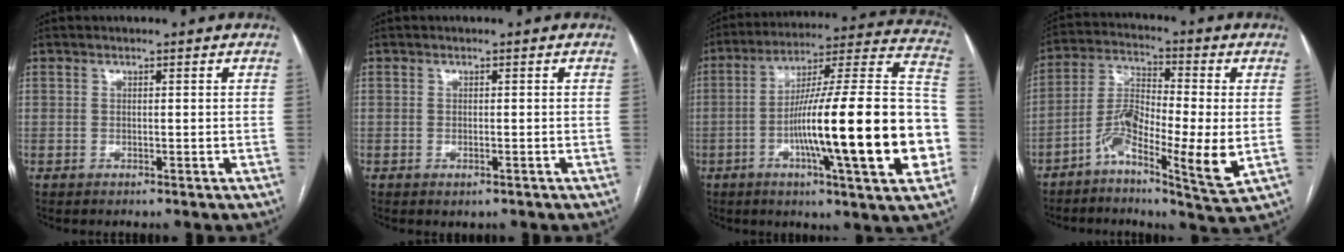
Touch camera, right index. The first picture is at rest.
{"total": 0.8, "force": [-0.5, 0.3, 0.6], "torque": [-0.010, -0.003, -0.003]}
{"total": 26.9, "force": [-6.0, 1.5, 26.2], "torque": [-0.333, 0.006, -0.102]}
{"total": 11.6, "force": [-3.5, 2.2, 10.8], "torque": [-0.214, 0.003, -0.068]}